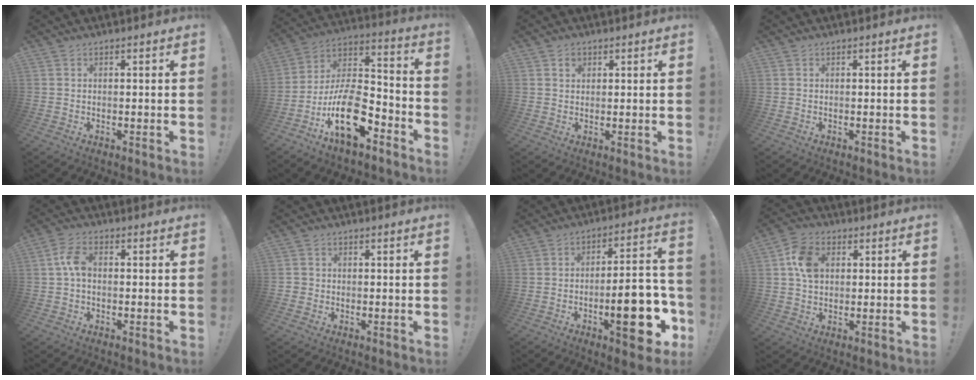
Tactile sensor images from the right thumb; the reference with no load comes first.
{"total": 19.2, "force": [-9.0, 9.0, 14.3], "torque": [-0.275, 0.055, -0.146]}
{"total": 2.0, "force": [0.9, 1.6, 0.7], "torque": [0.001, -0.005, 0.013]}
{"total": 0.0}
{"total": 5.3, "force": [0.1, 3.0, 4.3], "torque": [-0.090, 0.015, 0.005]}
{"total": 1.7, "force": [-0.4, 1.6, 0.5], "torque": [-0.014, 0.007, -0.005]}
{"total": 19.1, "force": [-7.2, 5.9, 16.7], "torque": [-0.217, 0.036, -0.103]}
{"total": 8.9, "force": [2.0, 6.6, 5.6], "torque": [-0.105, 0.008, 0.039]}